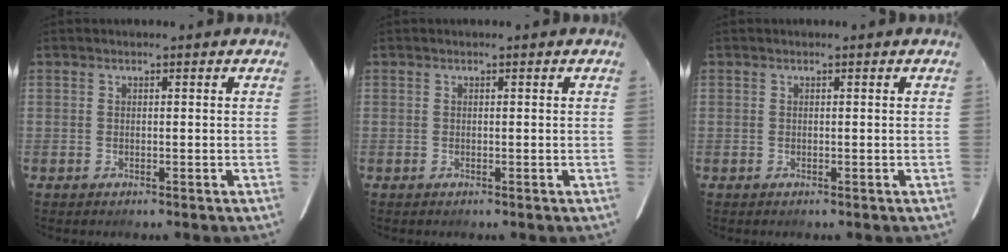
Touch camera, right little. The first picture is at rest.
{"total": 0.0}
{"total": 0.0}